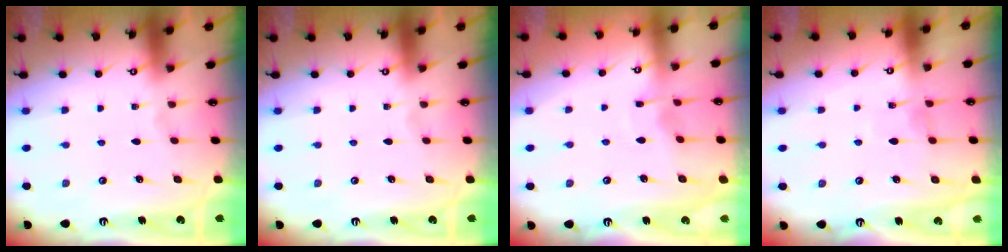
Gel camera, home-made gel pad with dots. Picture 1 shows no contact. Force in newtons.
{"total": 0.0}
{"total": 2.6, "press": 2.6, "slide": 0.2}
{"total": 8.8, "press": 8.7, "slide": 0.7}